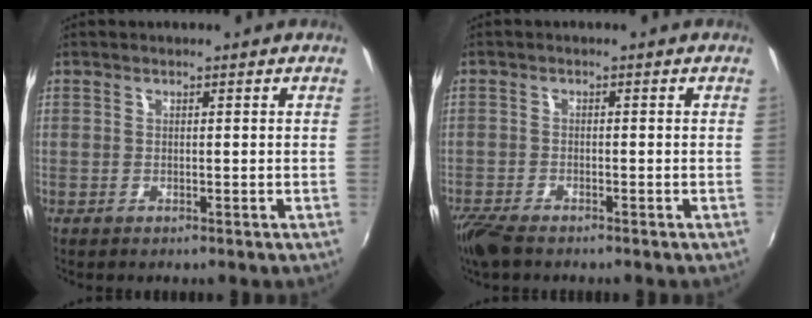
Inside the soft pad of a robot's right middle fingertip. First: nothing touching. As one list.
[{"total": 5.3, "force": [-4.3, 1.5, 2.8], "torque": [-0.076, -0.023, -0.086]}]